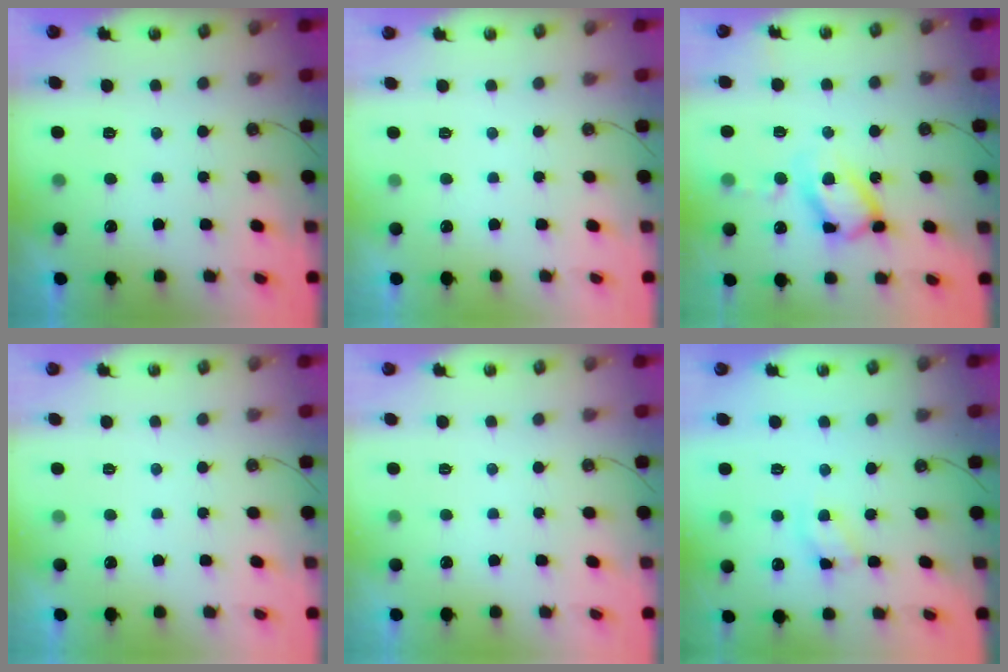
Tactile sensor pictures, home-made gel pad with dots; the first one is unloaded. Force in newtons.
{"total": 0.0}
{"total": 11.8, "press": 11.6, "slide": 1.9}
{"total": 0.0}
{"total": 0.0}
{"total": 7.1, "press": 7.1, "slide": 0.5}